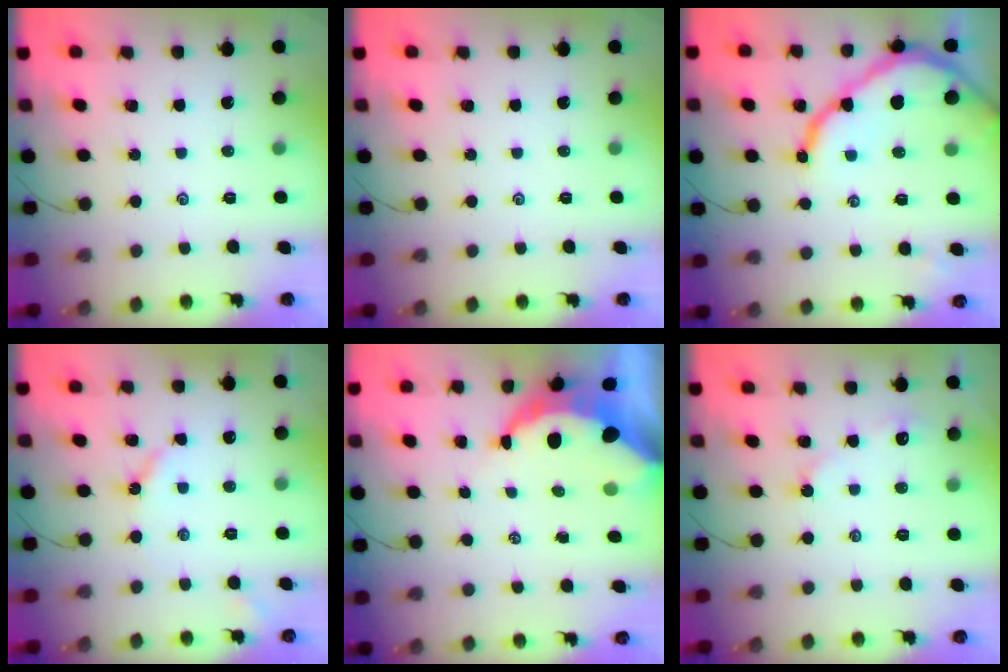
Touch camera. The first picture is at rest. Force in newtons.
{"total": 0.0}
{"total": 12.5, "press": 12.5, "slide": 1.4}
{"total": 3.3, "press": 3.3, "slide": 0.3}
{"total": 10.6, "press": 10.5, "slide": 1.0}
{"total": 3.5, "press": 3.4, "slide": 0.3}